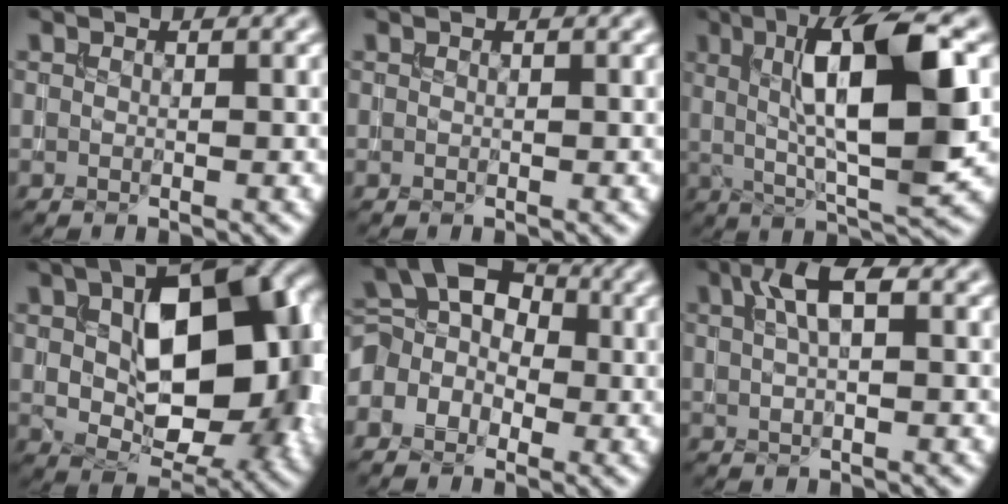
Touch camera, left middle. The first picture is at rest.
{"total": 0.0}
{"total": 11.1, "force": [2.2, 3.0, 10.5], "torque": [-0.159, 0.006, 0.038]}
{"total": 13.5, "force": [2.0, 7.6, 10.9], "torque": [-0.154, 0.005, 0.043]}
{"total": 5.3, "force": [-0.3, 4.2, 3.2], "torque": [-0.054, 0.019, -0.026]}
{"total": 3.6, "force": [1.3, 1.1, 3.1], "torque": [-0.056, 0.011, 0.020]}